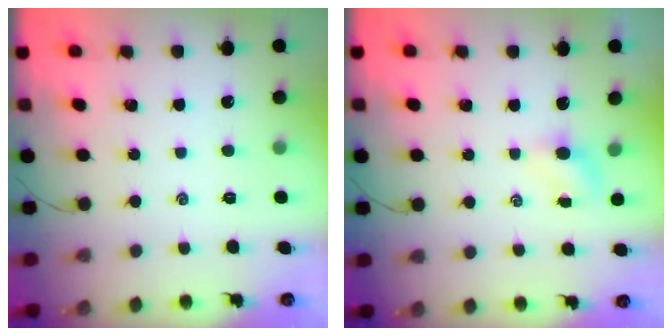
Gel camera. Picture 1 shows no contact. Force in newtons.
{"total": 4.0, "press": 3.9, "slide": 1.0}